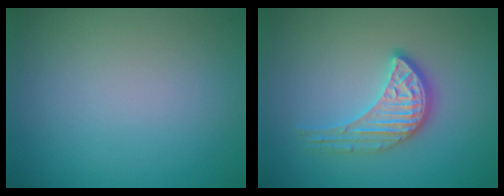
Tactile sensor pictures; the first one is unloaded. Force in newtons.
{"total": 3.4, "press": 3.2, "slide": 1.0}